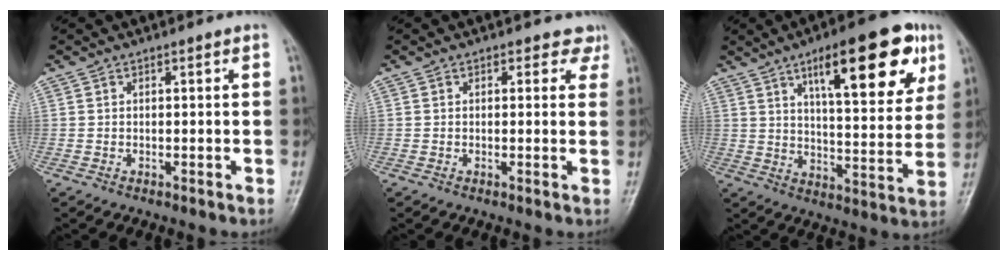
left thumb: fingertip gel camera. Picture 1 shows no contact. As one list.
[{"total": 2.8, "force": [1.9, 1.9, 0.5], "torque": [0.025, -0.008, 0.004]}, {"total": 20.5, "force": [10.2, 6.7, 16.4], "torque": [-0.193, -0.029, 0.149]}]